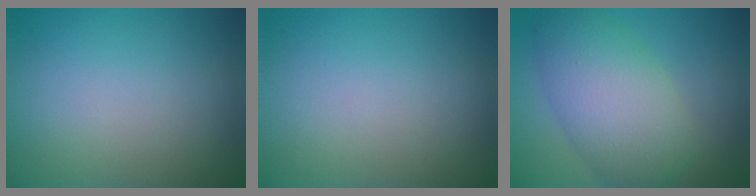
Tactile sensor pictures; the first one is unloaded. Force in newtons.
{"total": 0.0}
{"total": 6.9, "press": 6.9, "slide": 0.4}